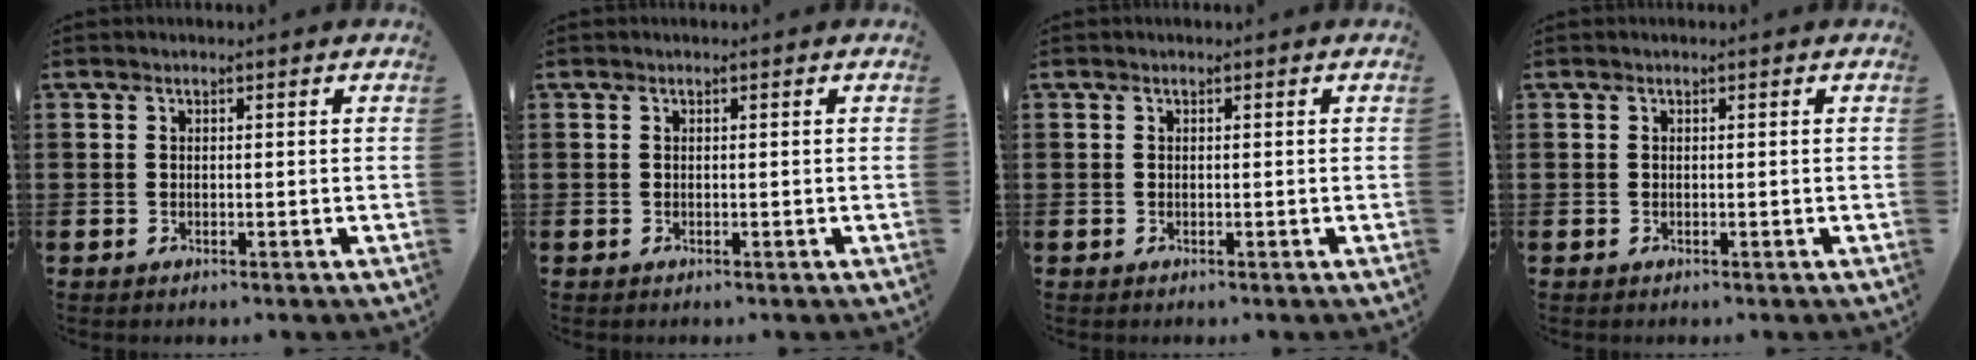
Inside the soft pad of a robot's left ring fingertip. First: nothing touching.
{"total": 0.0}
{"total": 0.0}
{"total": 0.0}